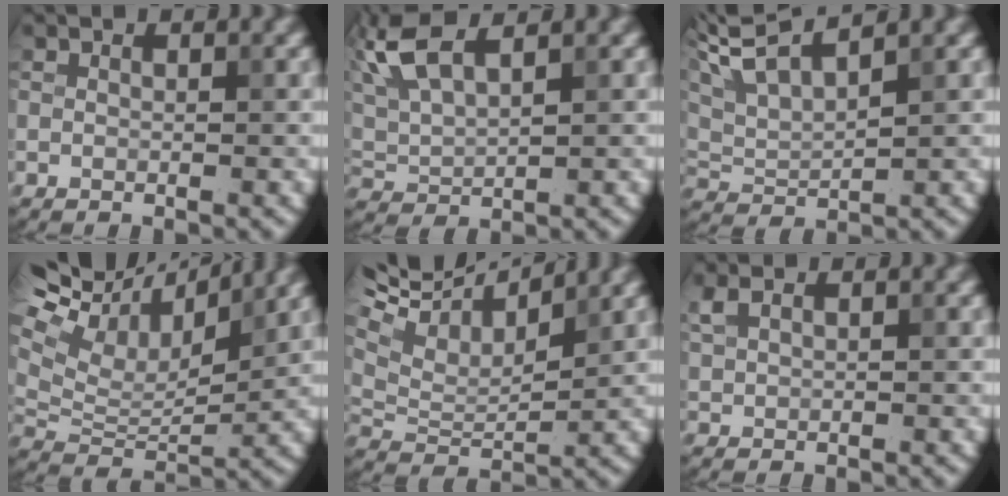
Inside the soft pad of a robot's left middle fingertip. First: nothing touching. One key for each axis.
{"total": 4.4, "fx": 2.9, "fy": 1.5, "fz": 3.0, "tx": -0.075, "ty": 0.015, "tz": 0.057}
{"total": 4.9, "fx": 4.1, "fy": 0.8, "fz": 2.7, "tx": -0.069, "ty": 0.019, "tz": 0.082}
{"total": 10.4, "fx": 8.1, "fy": 3.5, "fz": 5.4, "tx": -0.134, "ty": 0.025, "tz": 0.128}
{"total": 9.8, "fx": 7.0, "fy": 3.2, "fz": 6.0, "tx": -0.125, "ty": 0.032, "tz": 0.111}
{"total": 1.7, "fx": 1.2, "fy": 0.6, "fz": 0.9, "tx": -0.025, "ty": 0.004, "tz": 0.030}